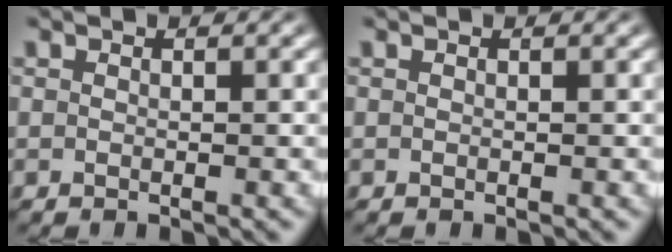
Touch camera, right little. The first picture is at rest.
{"total": 0.0}